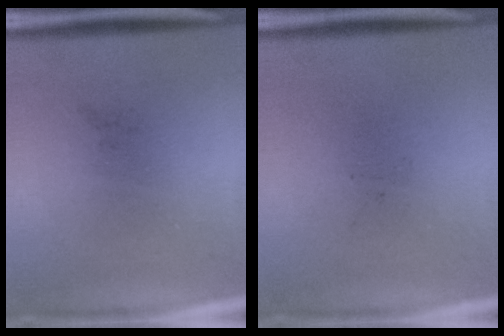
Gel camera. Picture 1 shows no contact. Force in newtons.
{"total": 0.0}